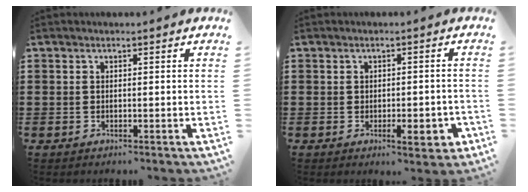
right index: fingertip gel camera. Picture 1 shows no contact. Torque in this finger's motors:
{"motor_torque": [0.30, 0.18, 0.18, 0.04]}